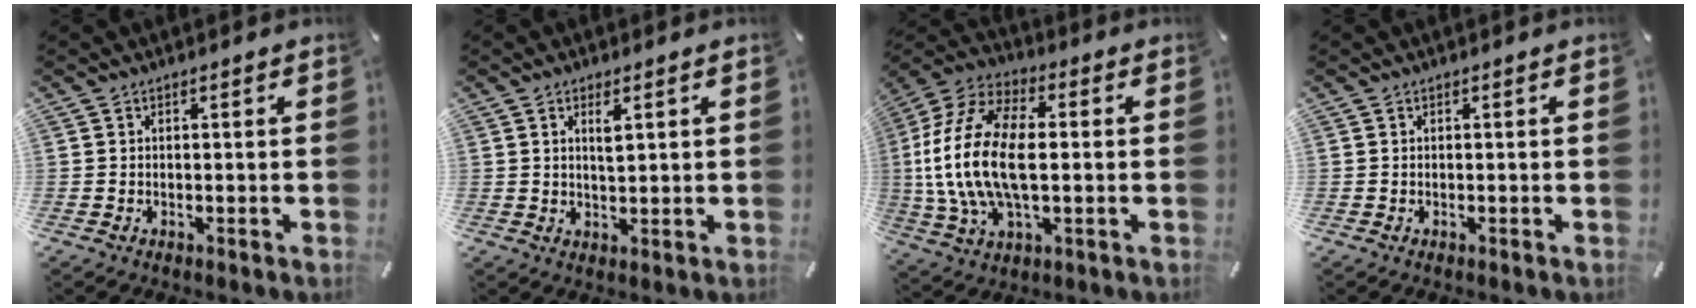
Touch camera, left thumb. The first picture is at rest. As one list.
[{"total": 3.2, "force": [1.3, 1.1, 2.7], "torque": [-0.050, 0.000, 0.020]}, {"total": 19.6, "force": [-0.2, 11.1, 16.1], "torque": [-0.353, -0.001, -0.005]}, {"total": 0.0}]